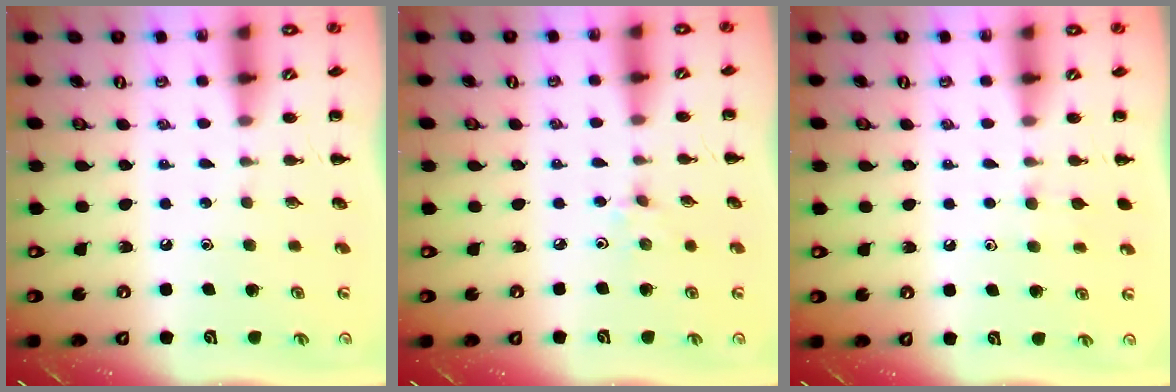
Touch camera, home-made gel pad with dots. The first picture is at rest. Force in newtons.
{"total": 1.7, "press": 1.6, "slide": 0.6}
{"total": 5.5, "press": 5.1, "slide": 2.0}